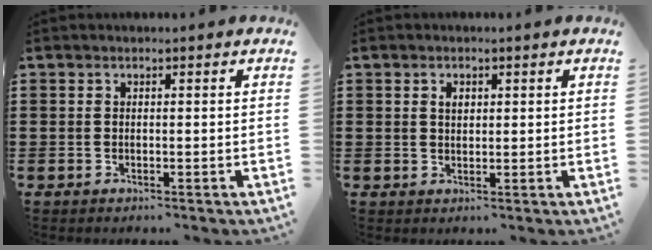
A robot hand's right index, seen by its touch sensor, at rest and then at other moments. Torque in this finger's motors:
{"motor_torque": [0.43, 0.06, 0.05, 0.05]}